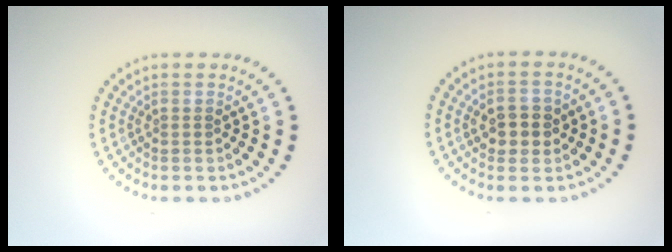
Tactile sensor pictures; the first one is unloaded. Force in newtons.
{"total": 2.6, "press": 2.6, "slide": 0.4}